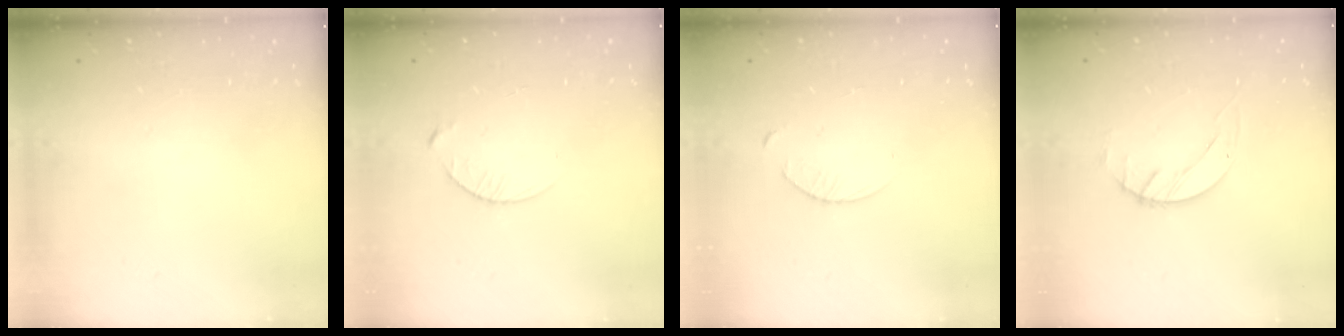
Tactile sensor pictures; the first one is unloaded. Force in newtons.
{"total": 3.7, "press": 3.7, "slide": 0.4}
{"total": 3.8, "press": 3.7, "slide": 0.5}
{"total": 1.4, "press": 1.4, "slide": 0.2}